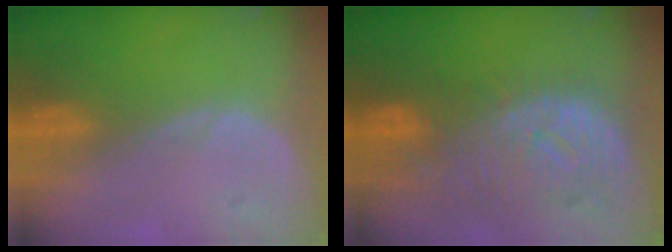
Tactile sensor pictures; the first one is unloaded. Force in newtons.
{"total": 10.8, "press": 9.6, "slide": 5.0}